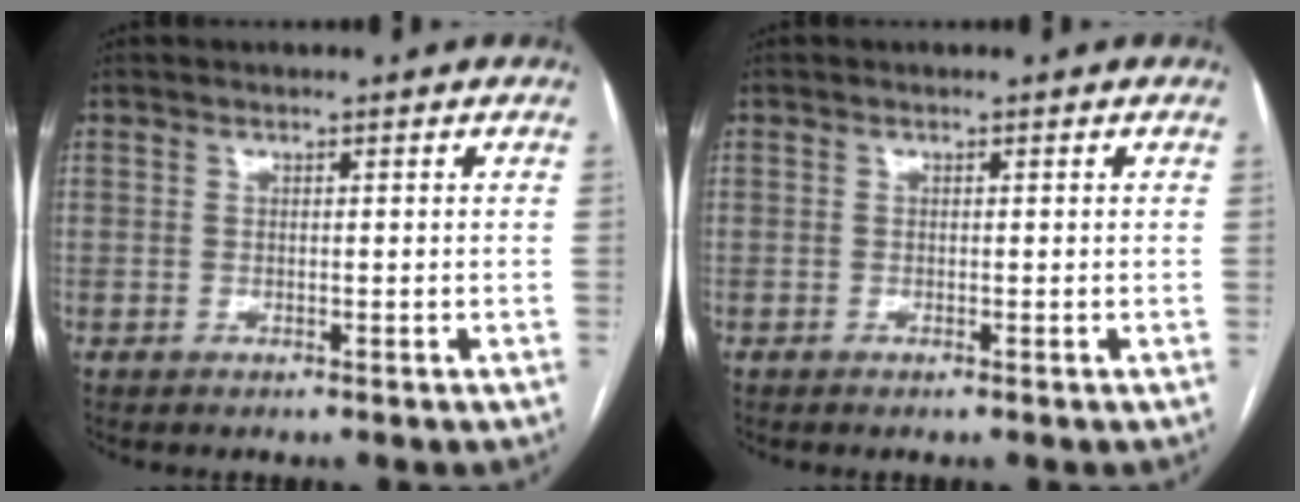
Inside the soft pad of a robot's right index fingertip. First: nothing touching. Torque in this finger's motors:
{"motor_torque": [0.04, 0.05, -0.02, 0.01]}